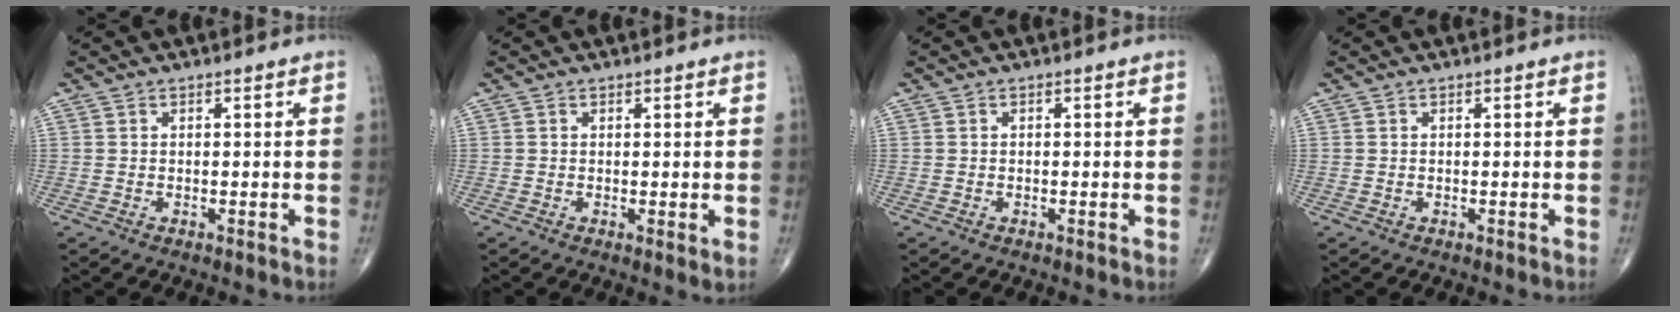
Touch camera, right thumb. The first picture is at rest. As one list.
[{"total": 1.4, "force": [0.1, 0.4, 1.4], "torque": [-0.025, -0.008, 0.002]}, {"total": 0.0}, {"total": 0.0}]